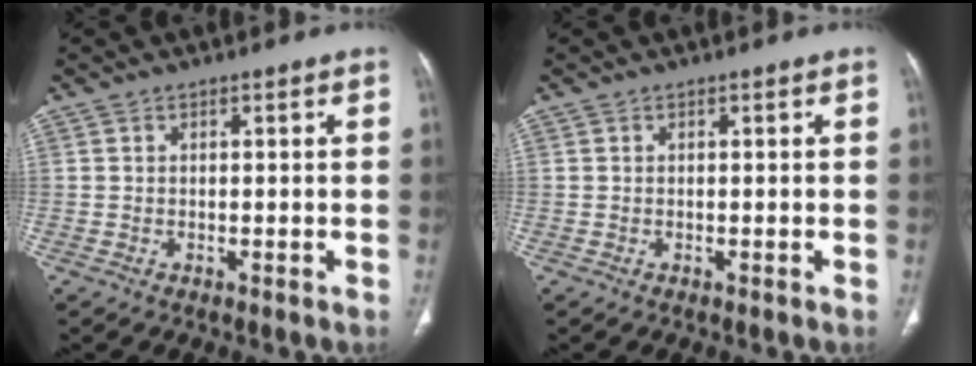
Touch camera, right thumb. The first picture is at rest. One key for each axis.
{"total": 0.0}